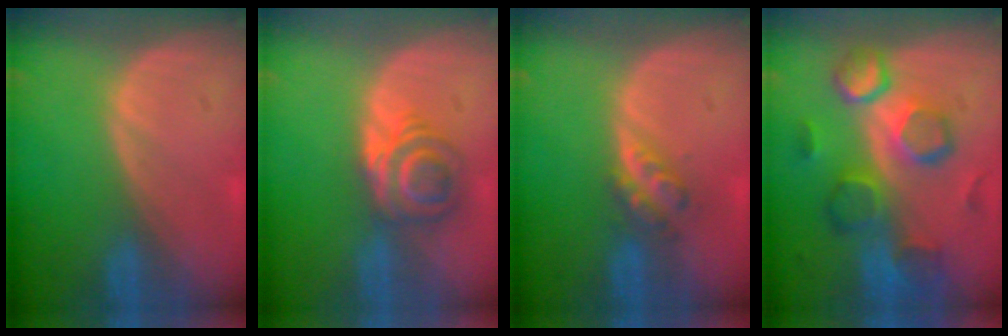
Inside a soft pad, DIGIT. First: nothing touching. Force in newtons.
{"total": 6.3, "press": 5.4, "slide": 3.2}
{"total": 3.7, "press": 3.1, "slide": 1.9}
{"total": 10.3, "press": 9.4, "slide": 4.1}